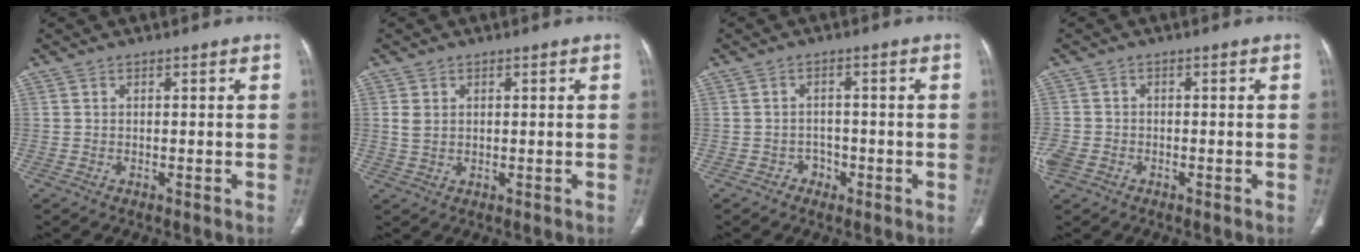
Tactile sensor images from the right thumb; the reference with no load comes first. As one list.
[{"total": 2.3, "force": [0.6, 1.8, 1.4], "torque": [-0.028, -0.001, 0.019]}, {"total": 2.2, "force": [-1.3, 1.8, 0.3], "torque": [0.005, 0.015, -0.023]}, {"total": 4.2, "force": [-1.8, 3.2, 2.0], "torque": [-0.055, 0.009, -0.032]}]